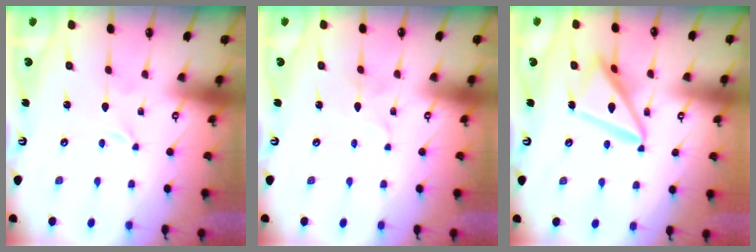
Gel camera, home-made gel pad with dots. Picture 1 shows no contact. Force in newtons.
{"total": 2.5, "press": 2.5, "slide": 0.2}
{"total": 15.3, "press": 15.2, "slide": 1.6}